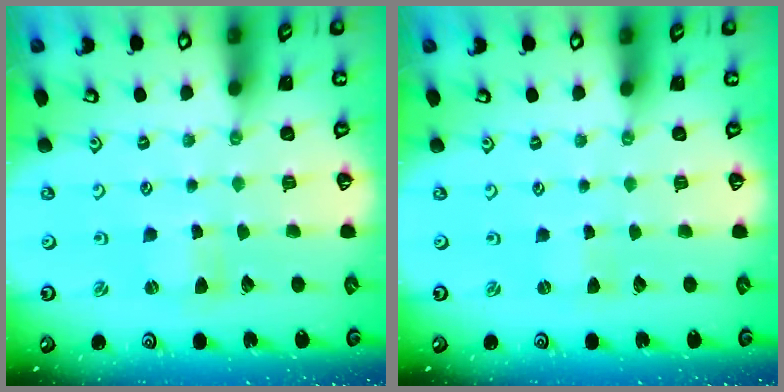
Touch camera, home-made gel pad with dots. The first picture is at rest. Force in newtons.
{"total": 0.0}